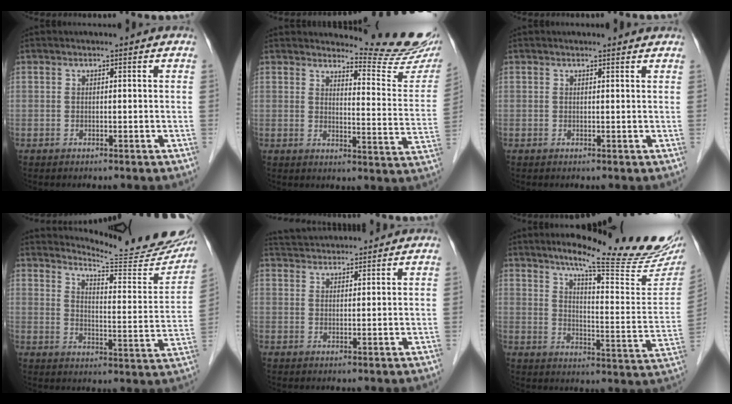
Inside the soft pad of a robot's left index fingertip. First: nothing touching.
{"total": 12.4, "force": [12.2, -0.4, 2.1], "torque": [-0.022, -0.098, 0.135]}
{"total": 2.0, "force": [2.0, 0.4, 0.2], "torque": [-0.010, 0.002, 0.018]}
{"total": 18.3, "force": [17.3, 1.5, 5.9], "torque": [-0.081, -0.092, 0.206]}
{"total": 7.9, "force": [7.6, 1.0, 1.8], "torque": [-0.036, 0.035, 0.121]}
{"total": 21.2, "force": [17.5, 1.0, 11.9], "torque": [-0.159, -0.059, 0.225]}